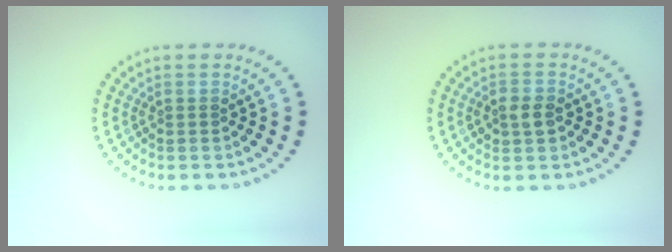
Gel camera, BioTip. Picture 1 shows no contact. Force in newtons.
{"total": 1.9, "press": 1.9, "slide": 0.4}